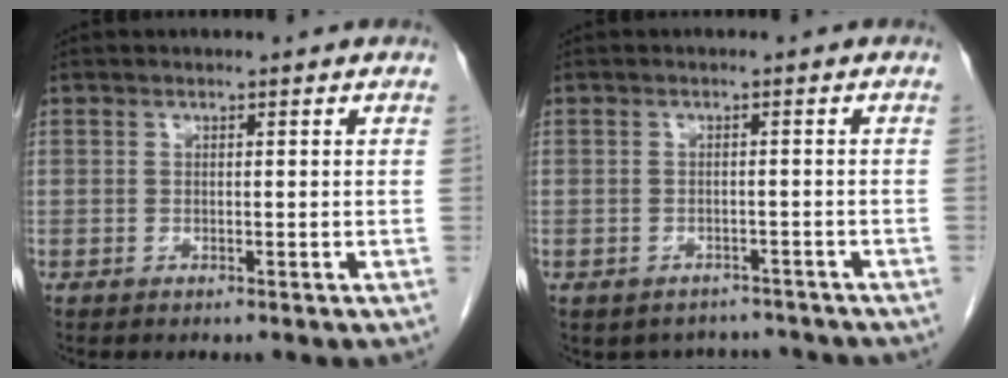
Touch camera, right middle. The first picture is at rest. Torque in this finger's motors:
{"motor_torque": [0.10, -0.09, 0.01, 0.02]}